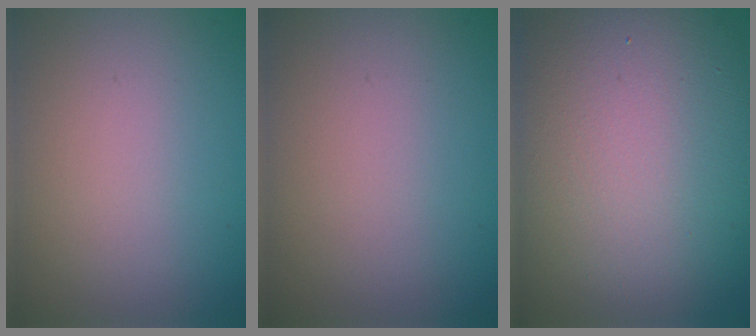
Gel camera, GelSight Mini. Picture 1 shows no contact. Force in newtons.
{"total": 0.0}
{"total": 14.0, "press": 14.0, "slide": 1.2}